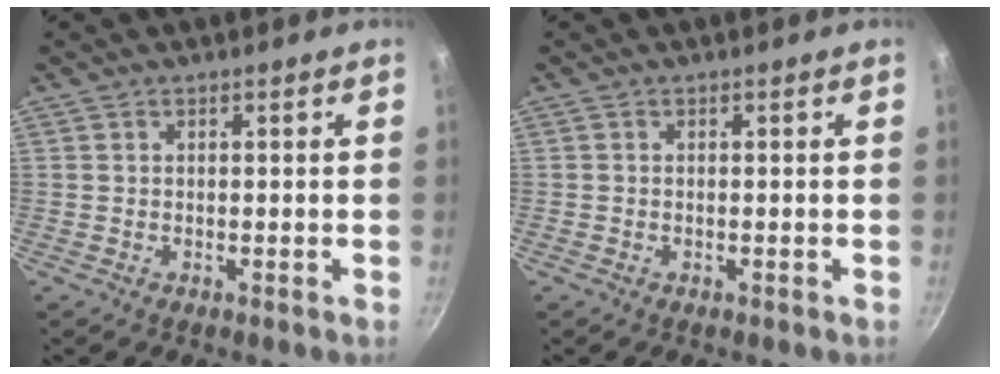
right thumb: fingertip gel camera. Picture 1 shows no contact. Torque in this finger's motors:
{"motor_torque": [-0.38, -0.42, 0.06, 0.21, -0.01]}